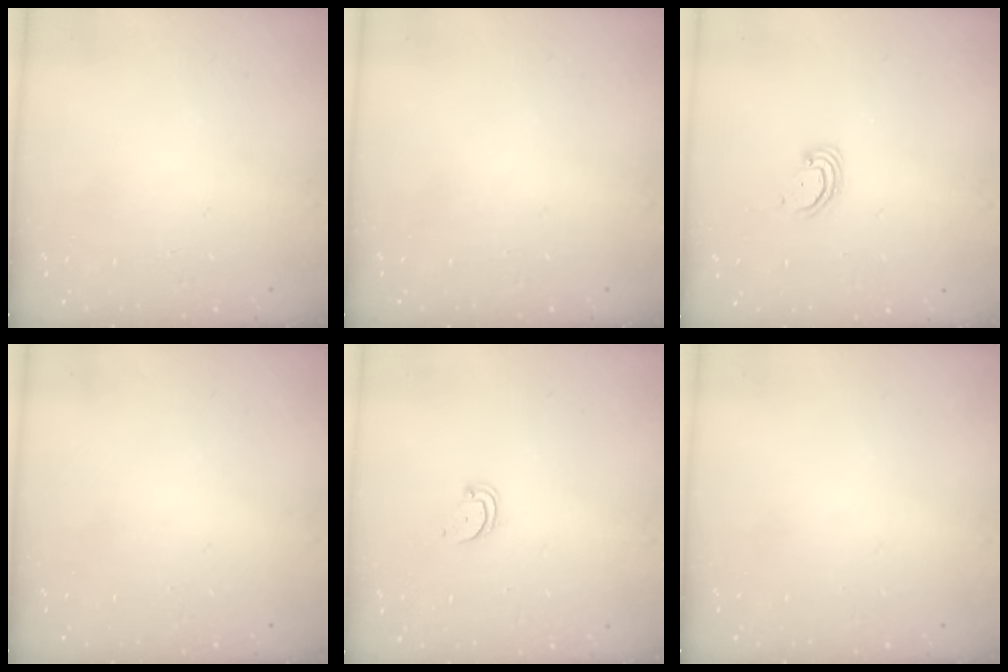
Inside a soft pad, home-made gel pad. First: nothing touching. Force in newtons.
{"total": 0.0}
{"total": 2.8, "press": 2.8, "slide": 0.3}
{"total": 0.0}
{"total": 3.5, "press": 3.4, "slide": 0.3}
{"total": 0.0}